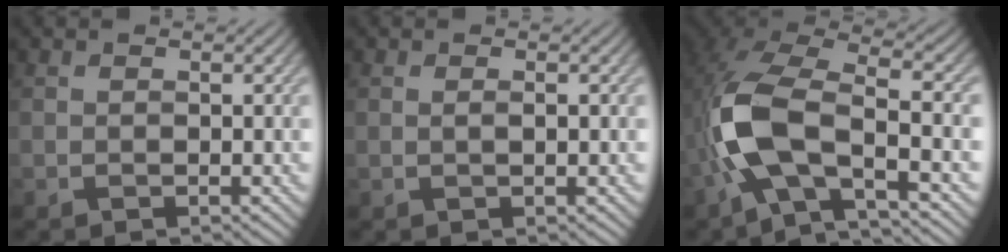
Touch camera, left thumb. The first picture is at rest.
{"total": 0.8, "force": [0.1, 0.1, 0.8], "torque": [-0.013, 0.001, 0.002]}
{"total": 12.8, "force": [-3.8, 5.5, 10.9], "torque": [-0.238, -0.012, -0.083]}